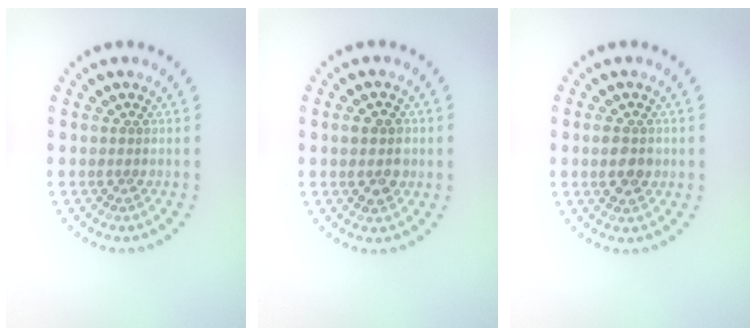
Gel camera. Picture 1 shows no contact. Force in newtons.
{"total": 2.9, "press": 2.9, "slide": 0.1}
{"total": 2.5, "press": 2.5, "slide": 0.2}